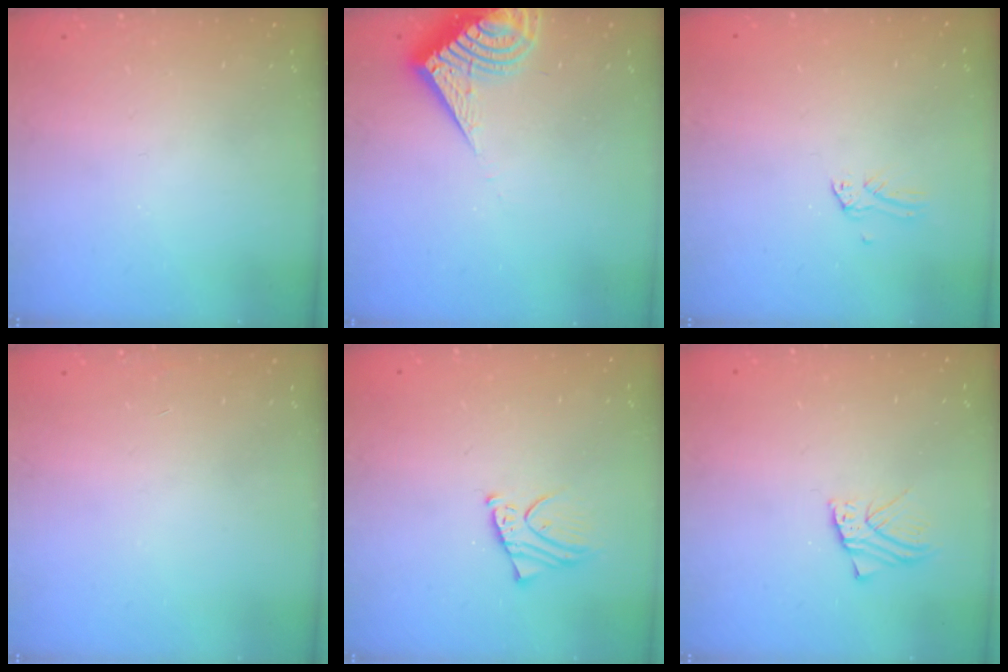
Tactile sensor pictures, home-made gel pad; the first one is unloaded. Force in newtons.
{"total": 11.3, "press": 11.2, "slide": 1.2}
{"total": 0.0}
{"total": 3.1, "press": 3.0, "slide": 0.3}
{"total": 2.9, "press": 2.9, "slide": 0.3}
{"total": 2.6, "press": 2.6, "slide": 0.2}